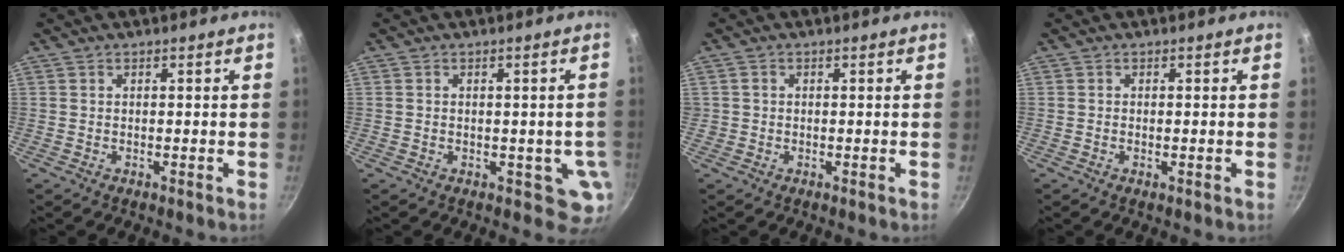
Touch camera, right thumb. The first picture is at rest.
{"total": 4.4, "force": [-0.5, 3.1, 3.2], "torque": [-0.026, -0.004, -0.005]}
{"total": 1.0, "force": [0.0, 1.0, 0.2], "torque": [0.001, 0.005, -0.001]}
{"total": 0.7, "force": [-0.2, 0.2, 0.6], "torque": [-0.011, 0.000, -0.004]}